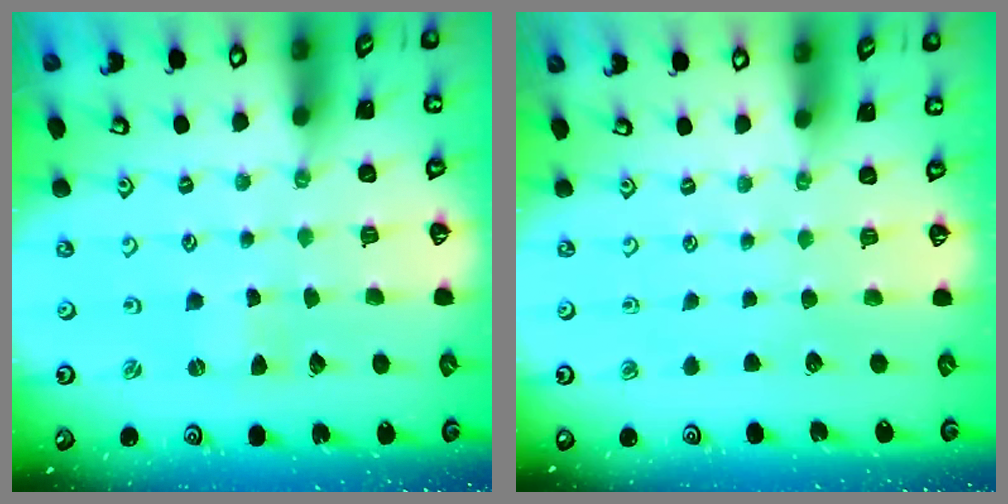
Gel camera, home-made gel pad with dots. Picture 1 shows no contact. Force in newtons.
{"total": 0.0}